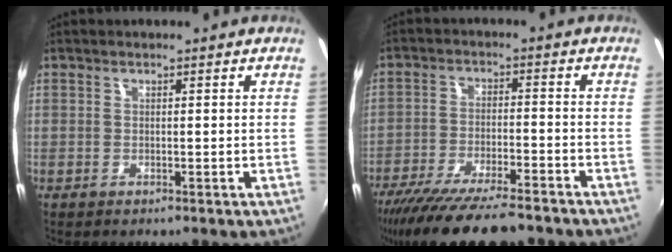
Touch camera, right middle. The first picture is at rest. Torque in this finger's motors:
{"motor_torque": [1.08, -1.06, 0.36, 0.13]}